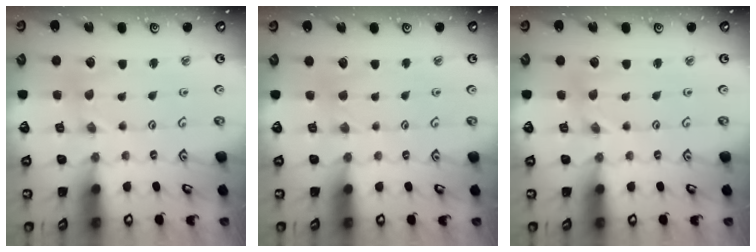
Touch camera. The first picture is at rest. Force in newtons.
{"total": 1.4, "press": 1.4, "slide": 0.4}
{"total": 0.0}